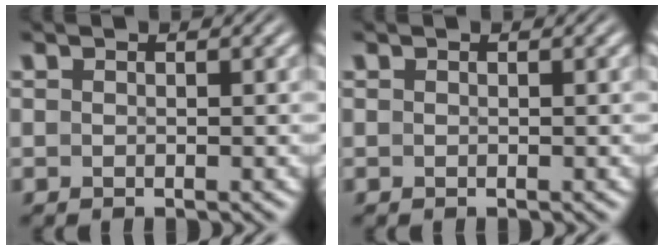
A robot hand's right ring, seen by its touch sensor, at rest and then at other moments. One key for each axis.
{"total": 0.0}